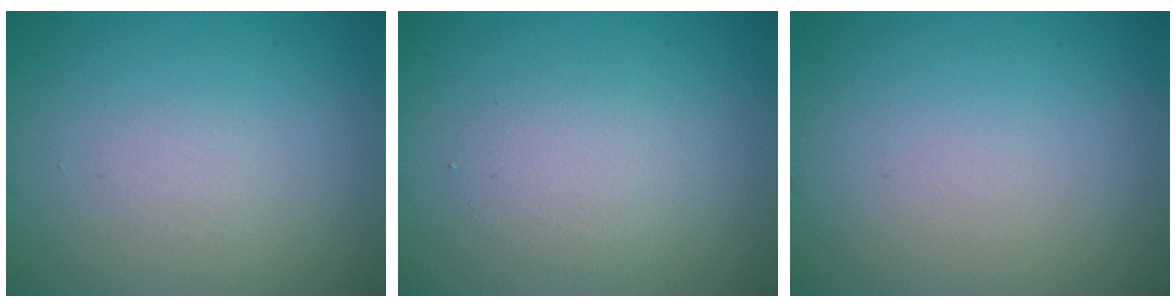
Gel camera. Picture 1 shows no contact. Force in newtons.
{"total": 2.2, "press": 2.2, "slide": 0.2}
{"total": 0.0}